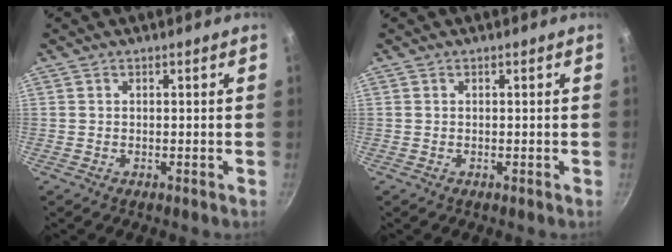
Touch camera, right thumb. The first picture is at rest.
{"total": 0.0}